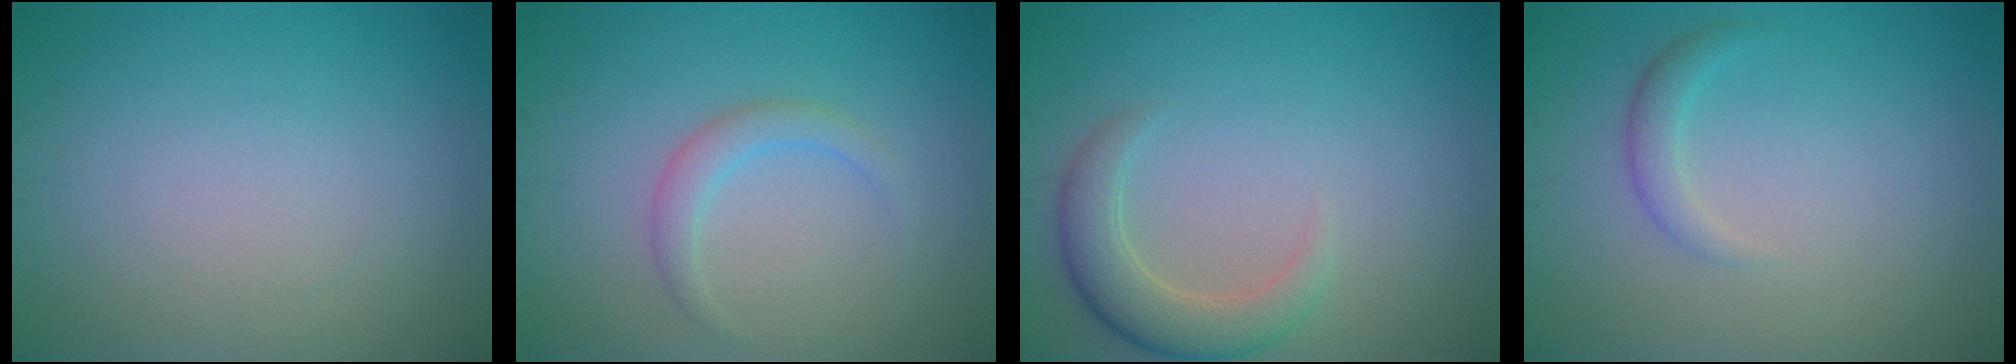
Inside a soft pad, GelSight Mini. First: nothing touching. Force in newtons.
{"total": 1.8, "press": 1.8, "slide": 0.2}
{"total": 3.7, "press": 3.7, "slide": 0.2}
{"total": 1.5, "press": 1.5, "slide": 0.0}